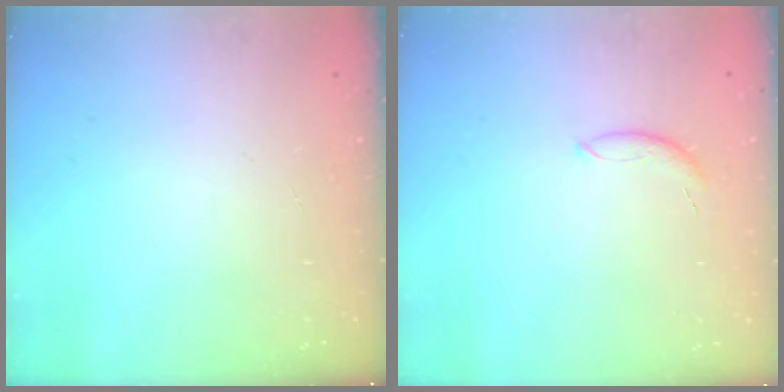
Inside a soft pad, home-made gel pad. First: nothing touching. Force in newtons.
{"total": 5.8, "press": 5.7, "slide": 0.7}